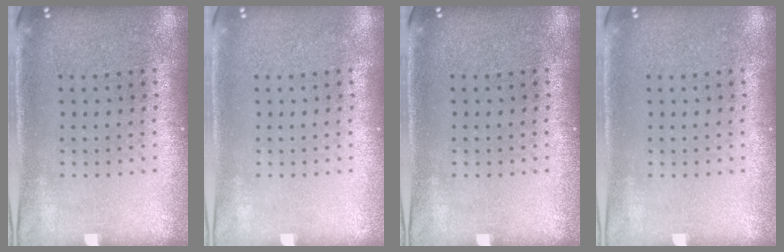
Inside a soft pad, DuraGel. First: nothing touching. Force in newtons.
{"total": 0.0}
{"total": 0.0}
{"total": 0.0}